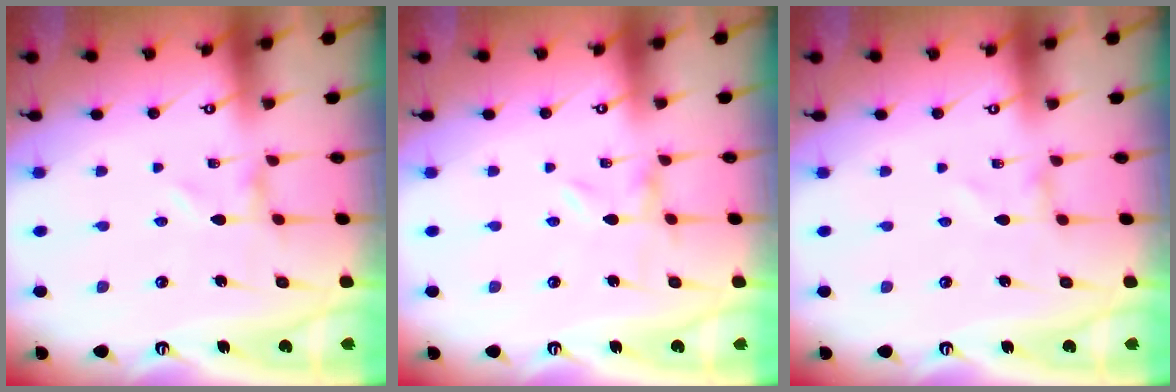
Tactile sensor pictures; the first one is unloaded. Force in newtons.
{"total": 0.0}
{"total": 1.0, "press": 1.0, "slide": 0.1}